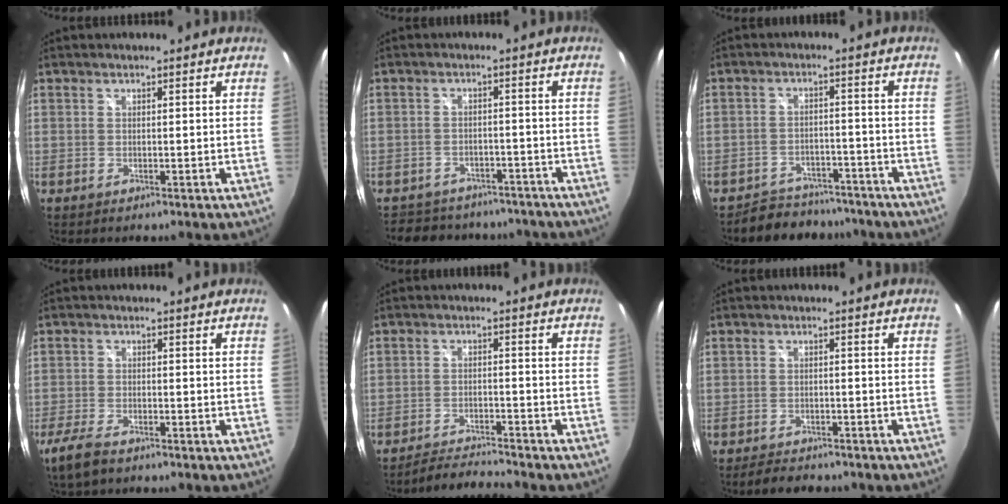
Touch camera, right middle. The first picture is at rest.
{"total": 14.7, "force": [-12.2, 6.8, 4.7], "torque": [-0.105, 0.018, -0.156]}
{"total": 10.4, "force": [-9.3, 4.3, 1.9], "torque": [-0.049, 0.016, -0.122]}
{"total": 5.5, "force": [-4.2, 1.8, 3.2], "torque": [-0.090, -0.012, -0.083]}
{"total": 6.6, "force": [-6.5, -0.4, 1.2], "torque": [-0.047, -0.001, -0.112]}
{"total": 5.2, "force": [-4.5, 2.0, 1.5], "torque": [-0.042, 0.004, -0.066]}